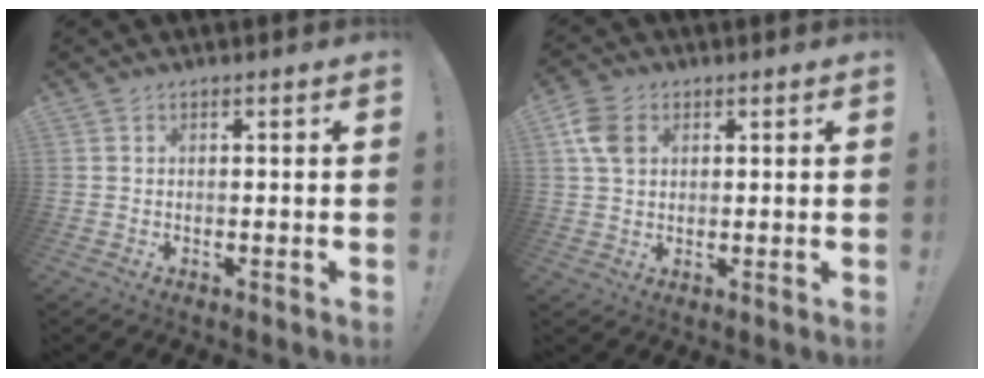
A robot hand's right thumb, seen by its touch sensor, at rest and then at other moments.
{"total": 7.8, "force": [2.4, 5.7, 4.7], "torque": [-0.091, 0.004, 0.047]}